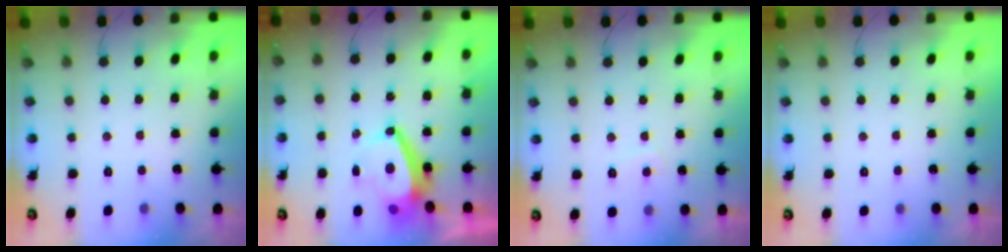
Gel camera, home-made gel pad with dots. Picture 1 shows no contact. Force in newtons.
{"total": 7.2, "press": 7.2, "slide": 0.7}
{"total": 1.6, "press": 1.4, "slide": 0.7}
{"total": 2.2, "press": 2.2, "slide": 0.3}